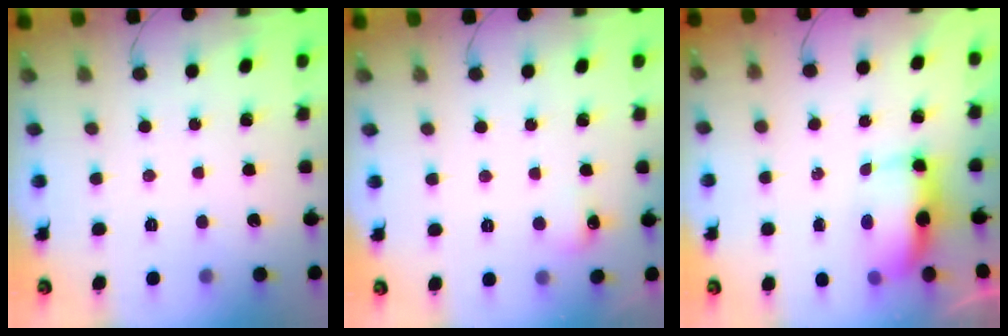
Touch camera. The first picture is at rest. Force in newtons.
{"total": 5.3, "press": 5.1, "slide": 1.3}
{"total": 7.1, "press": 7.0, "slide": 0.8}